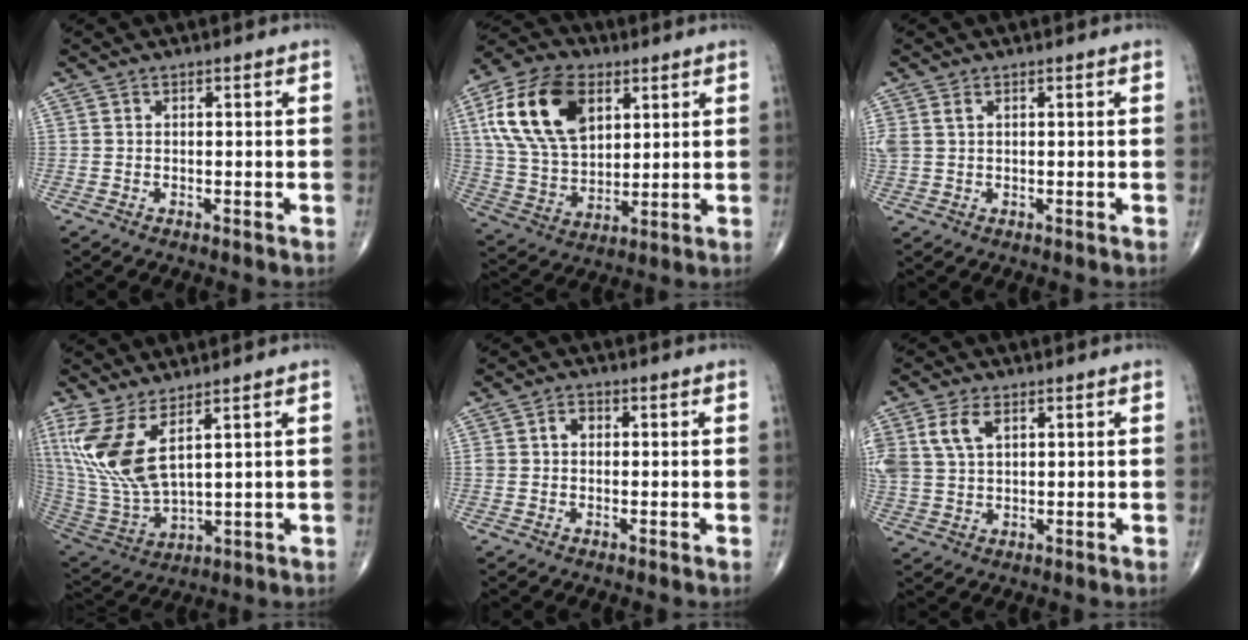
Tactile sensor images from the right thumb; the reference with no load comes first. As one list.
[{"total": 19.3, "force": [6.8, 11.9, 13.6], "torque": [-0.244, -0.011, 0.125]}, {"total": 2.8, "force": [1.1, 1.7, 2.0], "torque": [-0.063, 0.015, 0.032]}, {"total": 14.2, "force": [6.3, 5.3, 11.6], "torque": [-0.258, -0.038, 0.145]}, {"total": 2.4, "force": [0.3, 1.9, 1.5], "torque": [-0.018, 0.011, 0.005]}, {"total": 8.1, "force": [3.1, 4.9, 5.6], "torque": [-0.125, 0.003, 0.065]}]